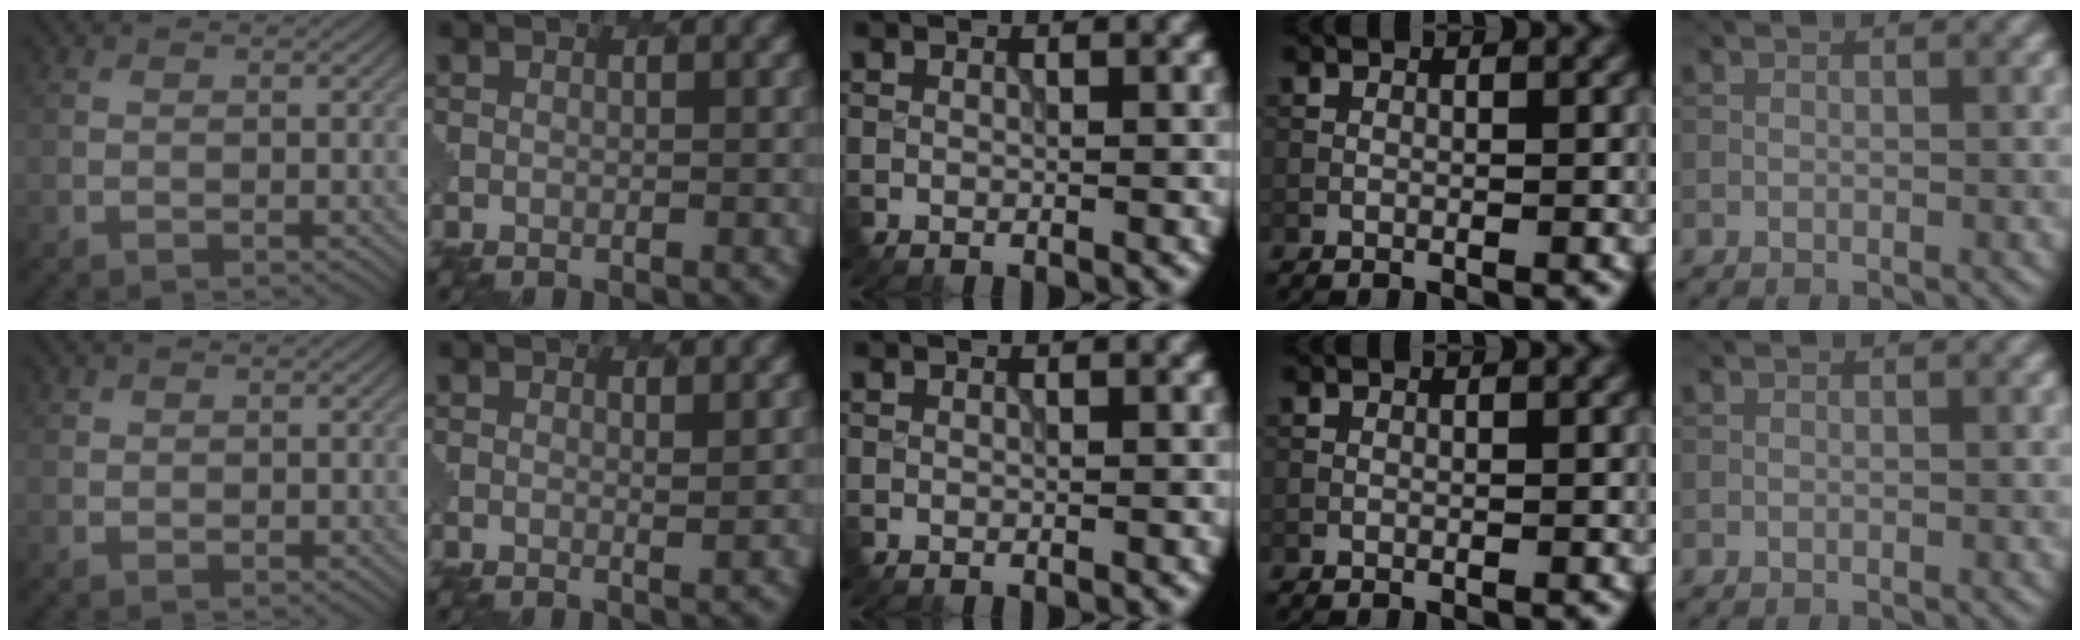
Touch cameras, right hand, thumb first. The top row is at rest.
{"thumb": {"total": 0.7, "force": [0.3, 0.6, 0.1], "torque": [0.001, -0.003, 0.006]}, "index": {"total": 1.1, "force": [0.8, 0.3, 0.8], "torque": [-0.007, -0.001, 0.011]}}